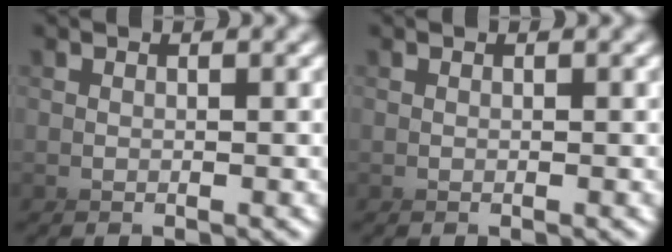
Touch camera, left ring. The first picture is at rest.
{"total": 0.0}